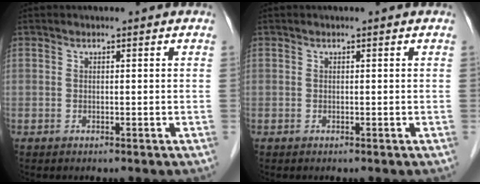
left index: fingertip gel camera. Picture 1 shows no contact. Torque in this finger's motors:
{"motor_torque": [-0.07, 0.09, 0.00, 0.00]}